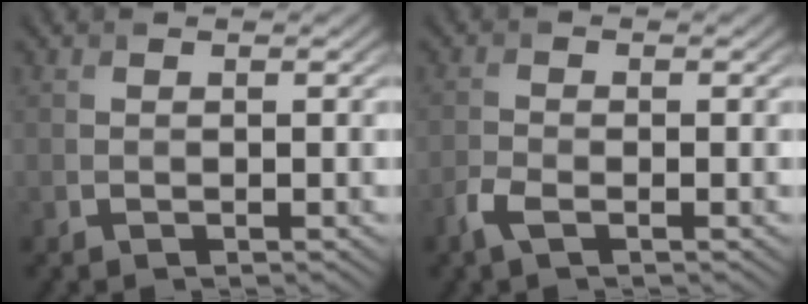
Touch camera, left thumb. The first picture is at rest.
{"total": 2.4, "force": [-1.5, 0.9, 1.7], "torque": [-0.046, -0.003, -0.037]}